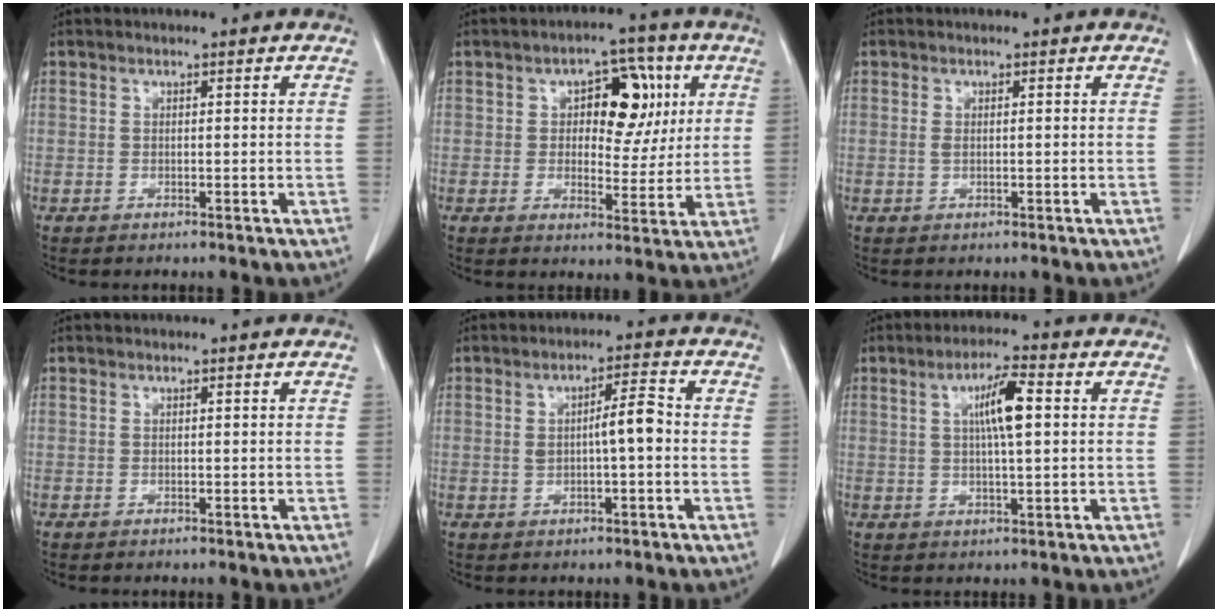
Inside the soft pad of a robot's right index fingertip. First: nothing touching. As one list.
[{"total": 9.4, "force": [2.6, 5.1, 7.5], "torque": [-0.095, 0.024, 0.039]}, {"total": 1.0, "force": [0.1, 0.4, 1.0], "torque": [-0.023, 0.003, 0.004]}, {"total": 0.0}, {"total": 4.9, "force": [-0.1, 0.9, 4.8], "torque": [-0.080, 0.013, 0.000]}, {"total": 6.5, "force": [1.4, 0.7, 6.3], "torque": [-0.111, 0.006, 0.024]}]